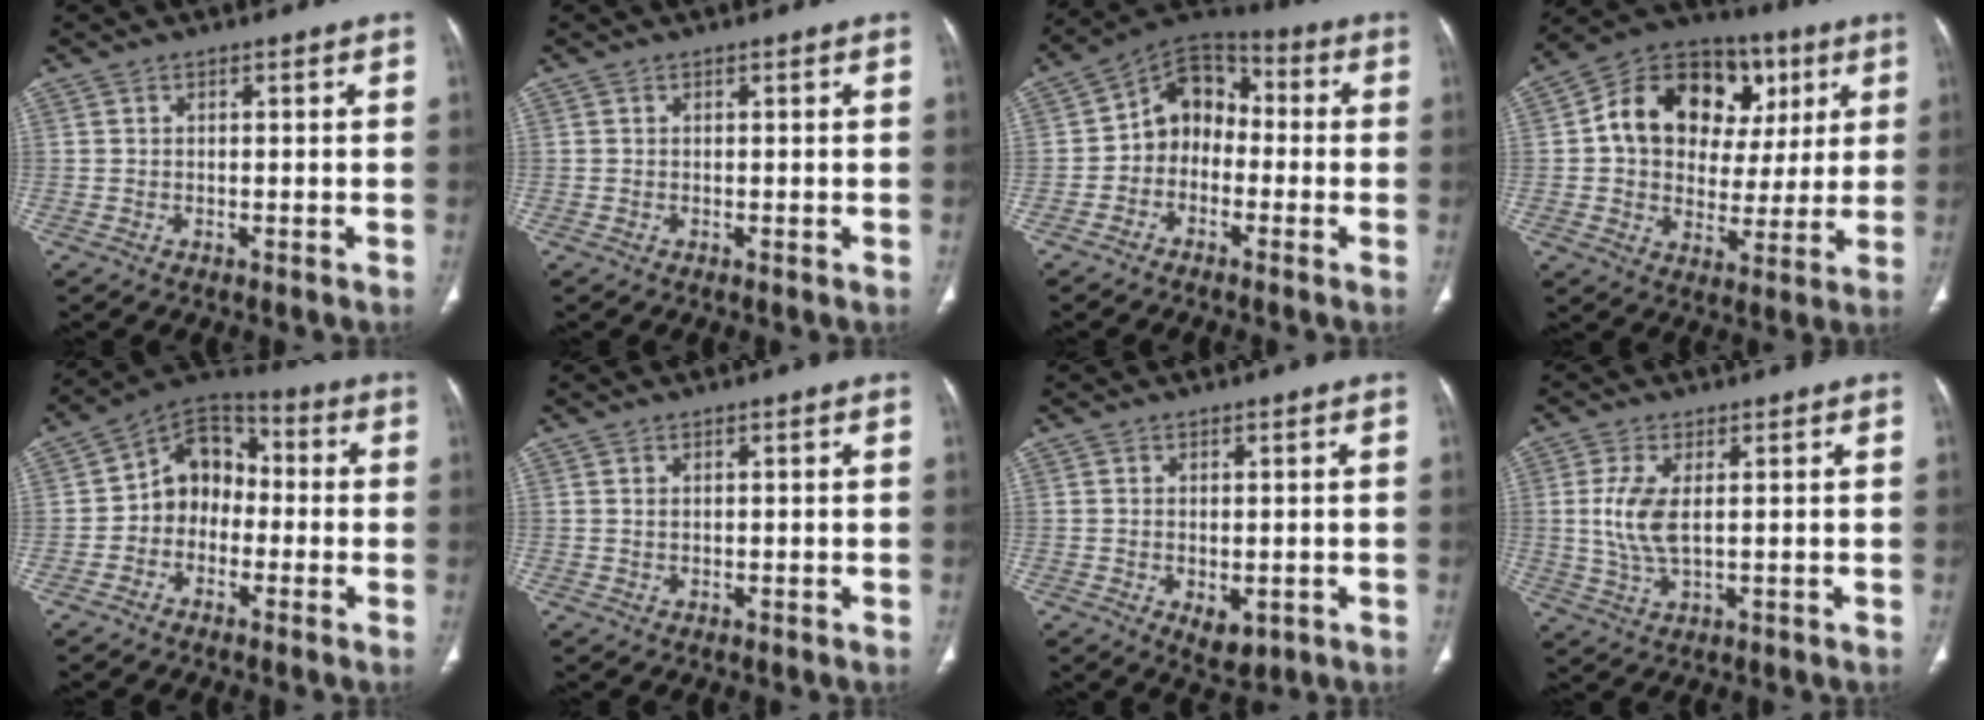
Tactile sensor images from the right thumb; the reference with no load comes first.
{"total": 0.0}
{"total": 9.7, "force": [-1.6, 8.0, 5.4], "torque": [-0.051, 0.043, -0.050]}
{"total": 20.9, "force": [5.4, 15.8, 12.6], "torque": [-0.150, 0.029, 0.087]}
{"total": 10.3, "force": [-1.4, 8.4, 5.8], "torque": [-0.055, 0.042, -0.046]}
{"total": 0.7, "force": [0.2, 0.5, 0.4], "torque": [-0.005, -0.001, 0.005]}
{"total": 4.3, "force": [-1.0, 2.6, 3.3], "torque": [-0.046, -0.006, -0.002]}
{"total": 6.7, "force": [0.8, 2.8, 6.0], "torque": [-0.142, -0.007, 0.018]}